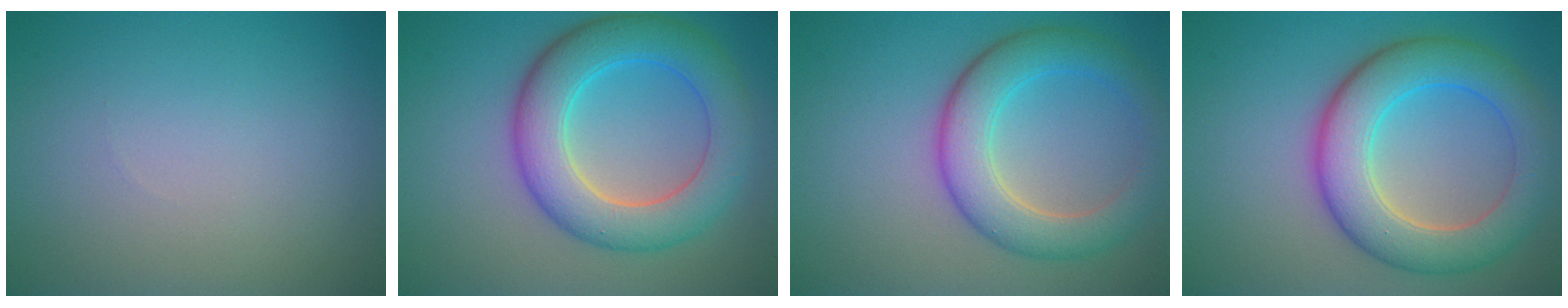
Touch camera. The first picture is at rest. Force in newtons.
{"total": 7.7, "press": 7.7, "slide": 0.0}
{"total": 6.0, "press": 6.0, "slide": 0.2}
{"total": 7.9, "press": 7.9, "slide": 0.2}